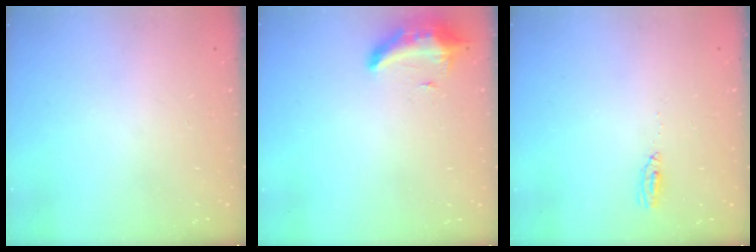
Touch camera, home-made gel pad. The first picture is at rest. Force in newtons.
{"total": 15.2, "press": 10.5, "slide": 11.0}
{"total": 3.7, "press": 3.3, "slide": 1.7}